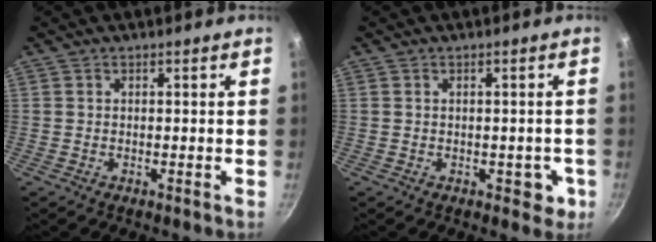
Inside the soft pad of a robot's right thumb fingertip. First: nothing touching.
{"total": 3.3, "force": [-0.8, 2.1, 2.4], "torque": [-0.004, 0.010, -0.006]}